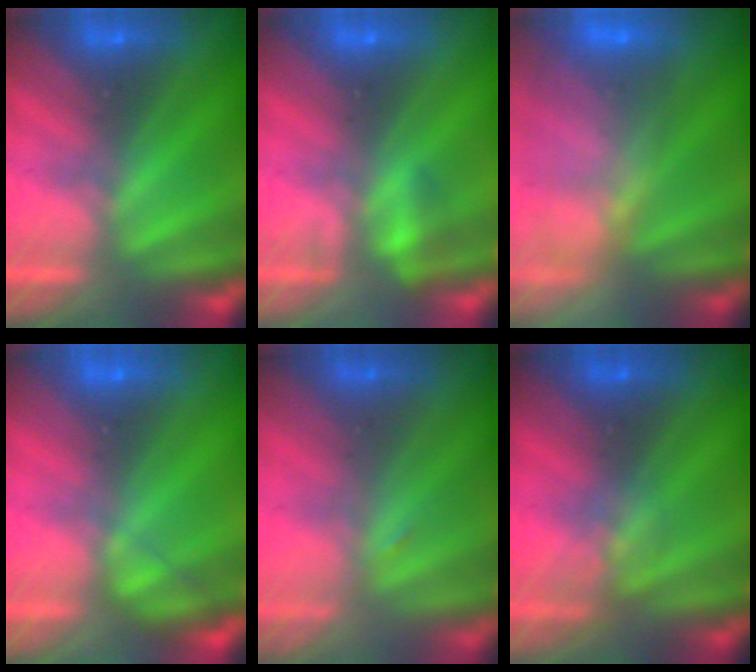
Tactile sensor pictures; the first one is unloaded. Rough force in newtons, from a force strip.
{"total": 2.2}
{"total": 5.9}
{"total": 1.7}
{"total": 1.1}
{"total": 2.6}